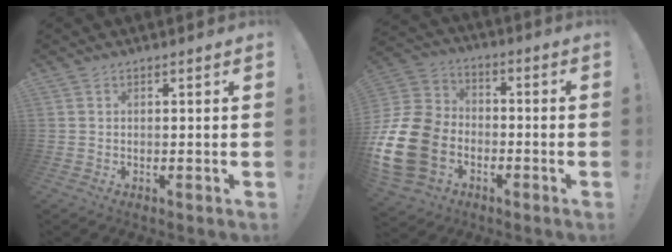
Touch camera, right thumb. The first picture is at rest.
{"total": 20.8, "force": [-7.1, 15.4, 12.2], "torque": [-0.241, 0.058, -0.111]}